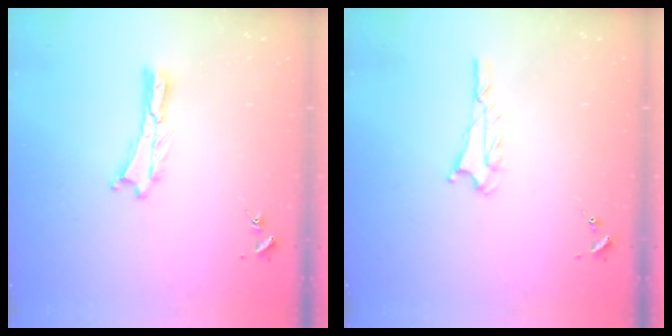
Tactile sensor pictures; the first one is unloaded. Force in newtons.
{"total": 1.6, "press": 1.6, "slide": 0.1}